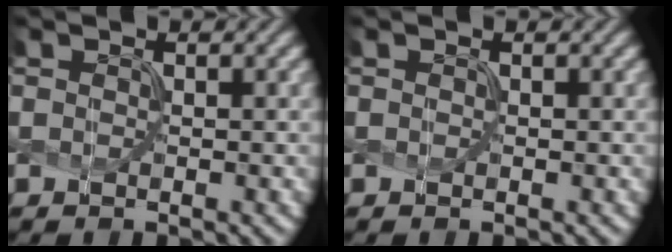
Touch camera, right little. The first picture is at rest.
{"total": 0.8, "force": [-0.1, -0.3, -0.7], "torque": [0.008, 0.001, 0.007]}